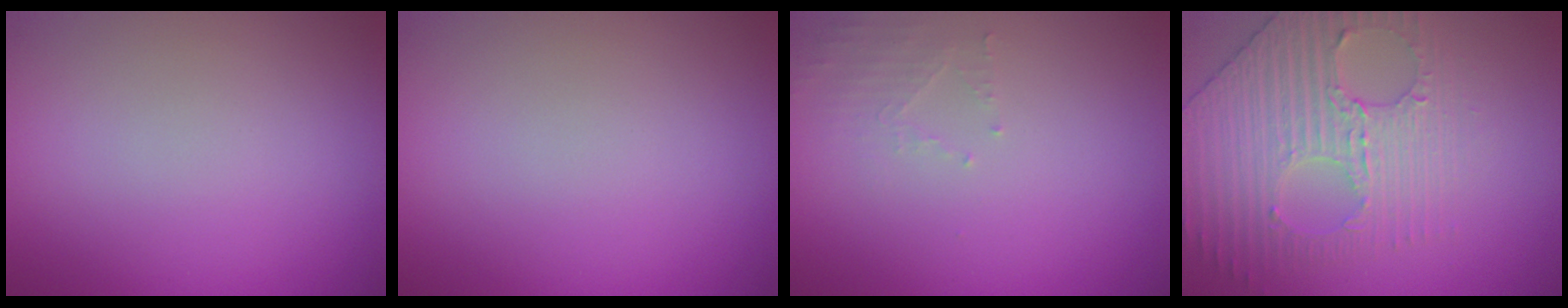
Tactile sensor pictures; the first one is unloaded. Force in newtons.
{"total": 0.0}
{"total": 1.4, "press": 1.3, "slide": 0.3}
{"total": 4.2, "press": 4.2, "slide": 0.3}